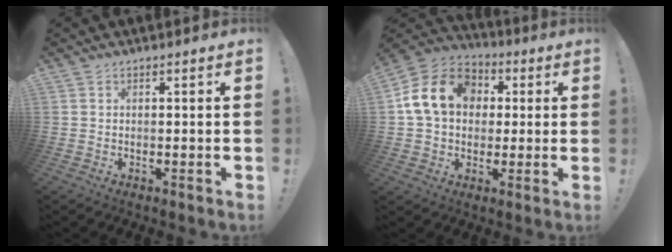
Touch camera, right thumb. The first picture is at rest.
{"total": 16.8, "force": [3.7, 13.1, 9.8], "torque": [-0.171, 0.013, 0.073]}